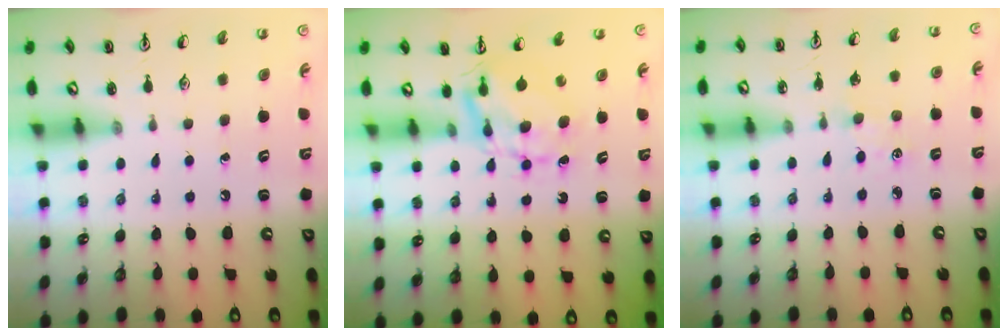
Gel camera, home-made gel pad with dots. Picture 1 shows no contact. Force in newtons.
{"total": 6.6, "press": 6.6, "slide": 0.6}
{"total": 1.2, "press": 1.2, "slide": 0.3}